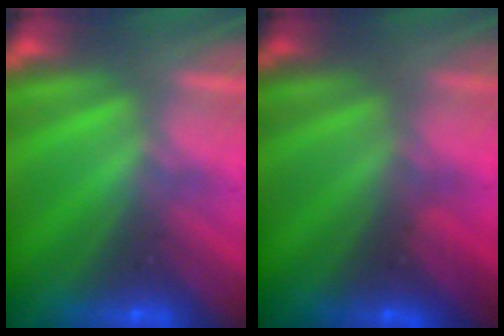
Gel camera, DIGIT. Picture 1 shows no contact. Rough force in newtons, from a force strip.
{"total": 3.3}